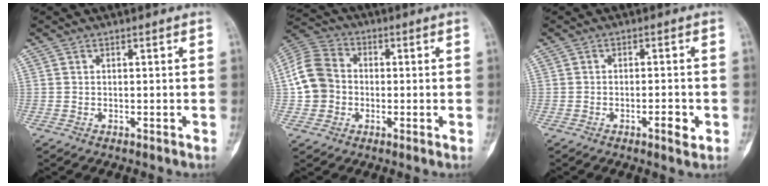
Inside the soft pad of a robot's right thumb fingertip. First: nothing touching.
{"total": 10.0, "force": [-0.7, 8.7, 5.0], "torque": [-0.086, 0.028, -0.023]}
{"total": 3.3, "force": [-1.3, 1.1, 2.9], "torque": [-0.042, 0.003, -0.019]}